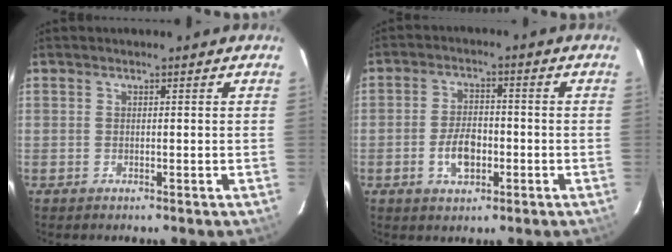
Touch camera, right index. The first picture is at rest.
{"total": 6.3, "force": [-2.0, 3.5, 4.8], "torque": [-0.095, 0.006, -0.028]}